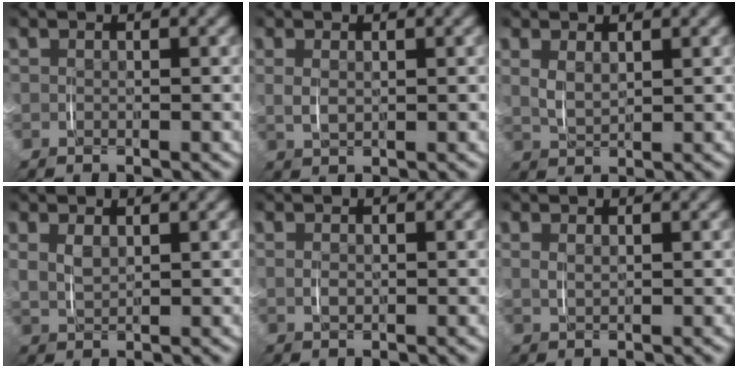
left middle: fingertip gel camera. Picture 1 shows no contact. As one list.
[{"total": 0.8, "force": [0.3, 0.1, 0.8], "torque": [-0.021, -0.005, 0.013]}, {"total": 1.5, "force": [0.8, 0.4, 1.2], "torque": [-0.028, -0.006, 0.022]}, {"total": 1.3, "force": [0.7, 0.3, 1.0], "torque": [-0.024, -0.003, 0.020]}, {"total": 0.5, "force": [-0.1, 0.1, 0.5], "torque": [-0.009, -0.003, 0.003]}, {"total": 0.7, "force": [0.4, -0.3, 0.4], "torque": [-0.009, -0.003, 0.013]}]